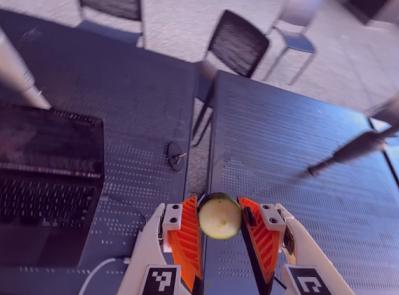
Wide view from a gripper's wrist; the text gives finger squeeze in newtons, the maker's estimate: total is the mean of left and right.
{"total": 8.0, "left": 7.7, "right": 8.2}